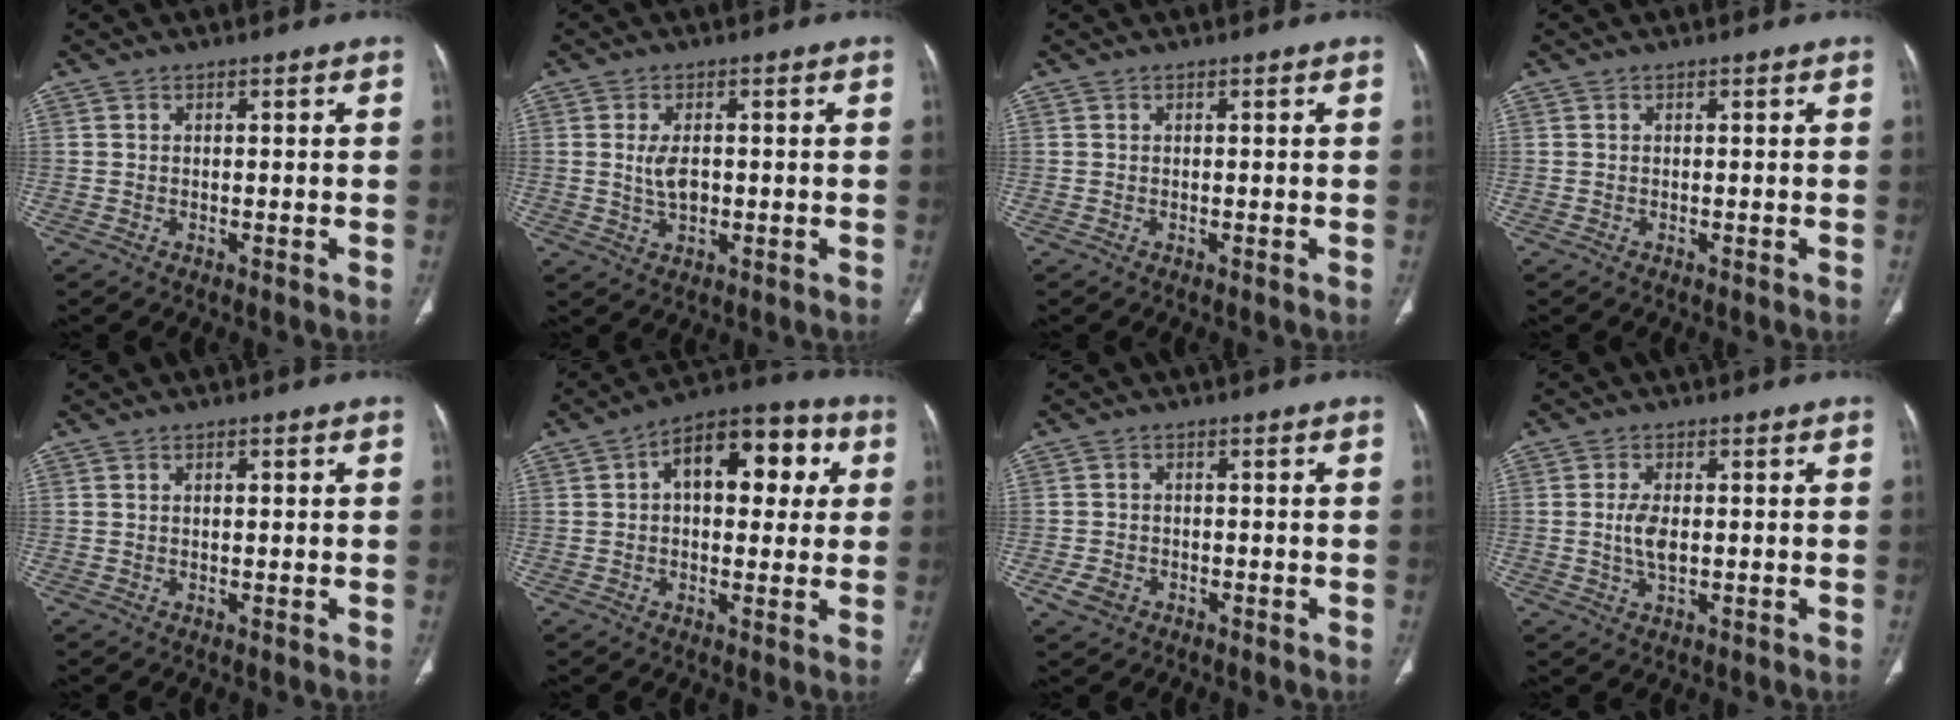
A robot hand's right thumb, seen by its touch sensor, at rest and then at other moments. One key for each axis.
{"total": 4.3, "fx": 0.1, "fy": 2.4, "fz": 3.5, "tx": -0.068, "ty": -0.003, "tz": 0.007}
{"total": 0.0}
{"total": 0.0}
{"total": 1.0, "fx": 0.3, "fy": 0.4, "fz": 0.9, "tx": -0.015, "ty": 0.003, "tz": 0.006}
{"total": 15.1, "fx": 3.6, "fy": 8.5, "fz": 12.0, "tx": -0.128, "ty": 0.026, "tz": 0.046}
{"total": 3.3, "fx": -1.5, "fy": 2.5, "fz": 1.6, "tx": -0.027, "ty": 0.006, "tz": -0.022}
{"total": 4.2, "fx": 0.0, "fy": 2.1, "fz": 3.7, "tx": -0.074, "ty": -0.002, "tz": 0.001}